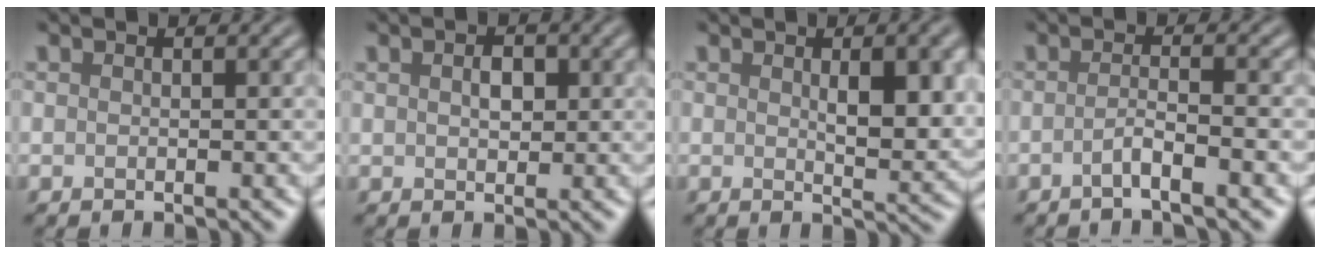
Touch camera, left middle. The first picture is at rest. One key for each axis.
{"total": 1.5, "fx": 0.6, "fy": 1.0, "fz": 1.0, "tx": -0.020, "ty": 0.007, "tz": 0.016}
{"total": 4.9, "fx": 1.0, "fy": 1.5, "fz": 4.5, "tx": -0.063, "ty": 0.003, "tz": 0.027}
{"total": 2.3, "fx": -1.1, "fy": 0.2, "fz": 2.0, "tx": -0.030, "ty": 0.008, "tz": -0.026}